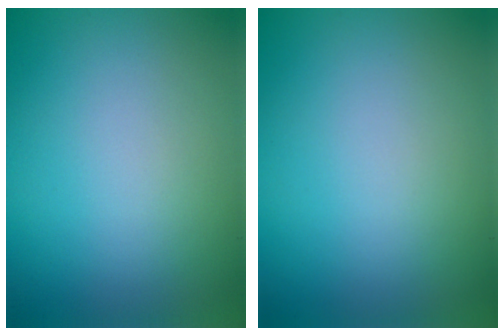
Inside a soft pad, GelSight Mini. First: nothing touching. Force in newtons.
{"total": 0.0}